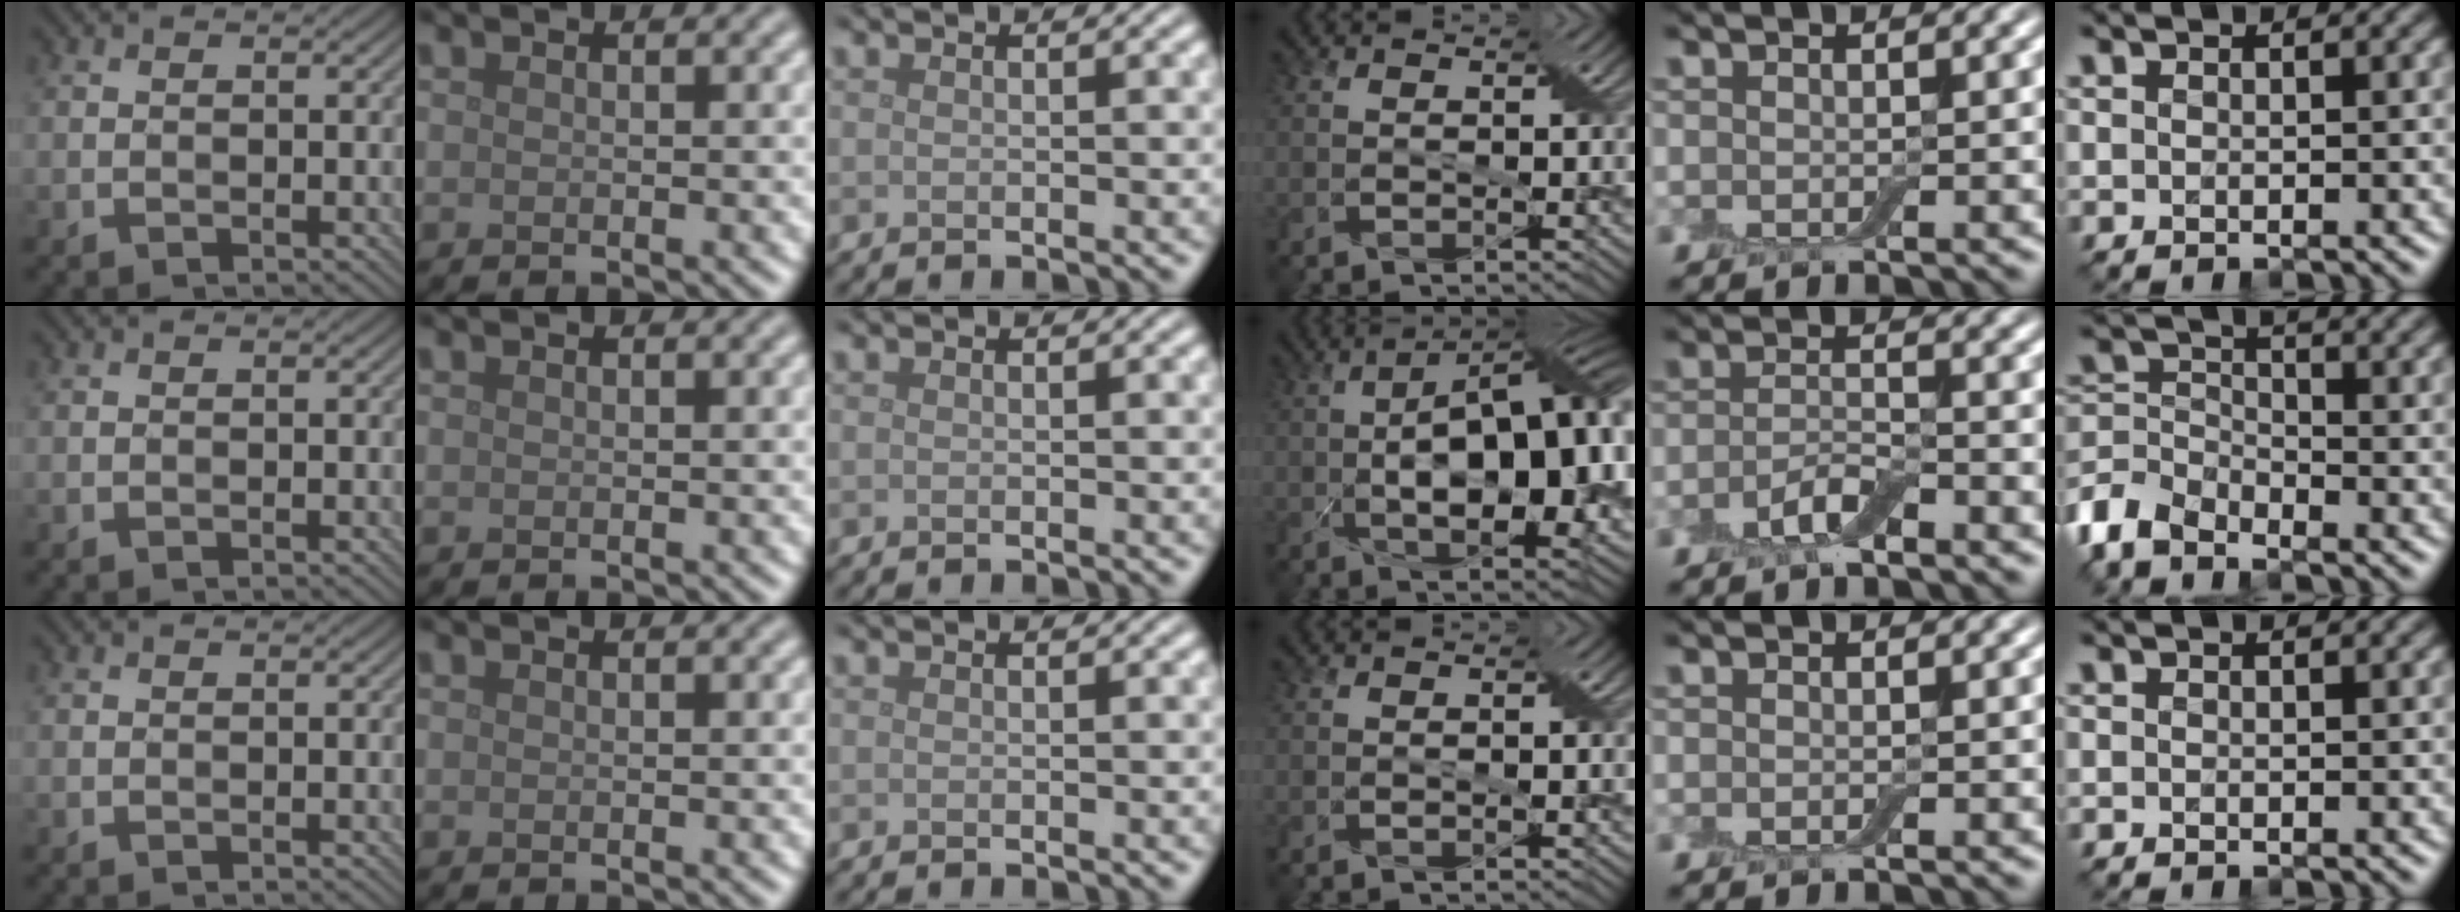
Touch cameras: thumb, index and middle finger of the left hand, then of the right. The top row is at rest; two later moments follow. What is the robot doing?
{"motion": "pour", "object": "bowl"}